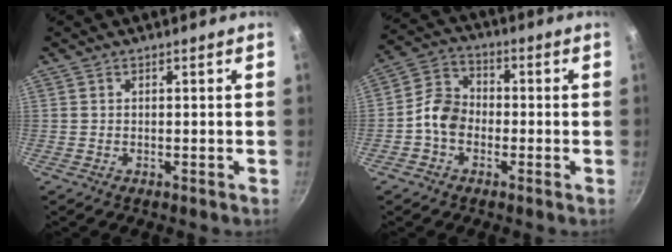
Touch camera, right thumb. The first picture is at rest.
{"total": 7.1, "force": [-1.8, 5.4, 4.1], "torque": [-0.056, 0.026, -0.052]}